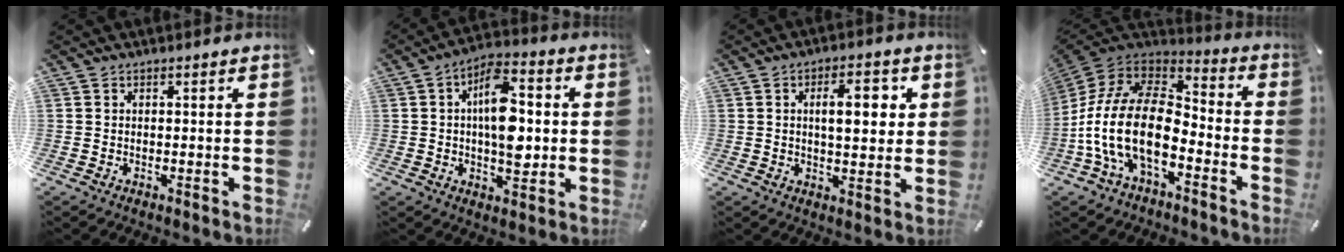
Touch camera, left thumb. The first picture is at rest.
{"total": 13.3, "force": [0.8, 7.3, 11.1], "torque": [-0.170, 0.000, 0.013]}
{"total": 8.9, "force": [2.3, 4.1, 7.6], "torque": [-0.112, -0.002, 0.031]}
{"total": 20.4, "force": [-7.5, 11.3, 15.2], "torque": [-0.332, 0.023, -0.131]}